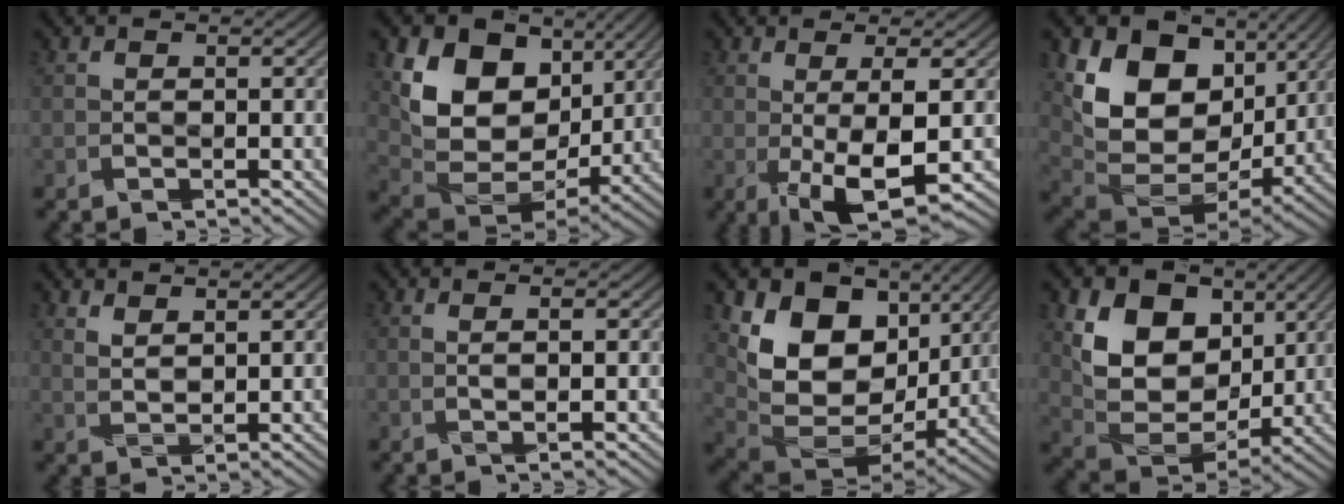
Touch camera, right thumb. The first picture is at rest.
{"total": 14.5, "force": [4.8, 10.4, 8.8], "torque": [-0.179, 0.000, 0.094]}
{"total": 7.4, "force": [-1.0, 1.6, 7.2], "torque": [-0.127, -0.004, -0.014]}
{"total": 15.8, "force": [4.7, 11.3, 10.0], "torque": [-0.211, -0.008, 0.106]}
{"total": 2.8, "force": [2.2, 0.6, 1.7], "torque": [-0.032, -0.005, 0.048]}
{"total": 2.5, "force": [0.3, 0.3, 2.5], "torque": [-0.044, 0.003, 0.003]}
{"total": 15.1, "force": [4.6, 10.8, 9.4], "torque": [-0.195, -0.007, 0.099]}
{"total": 12.7, "force": [4.3, 9.1, 7.6], "torque": [-0.156, -0.010, 0.076]}